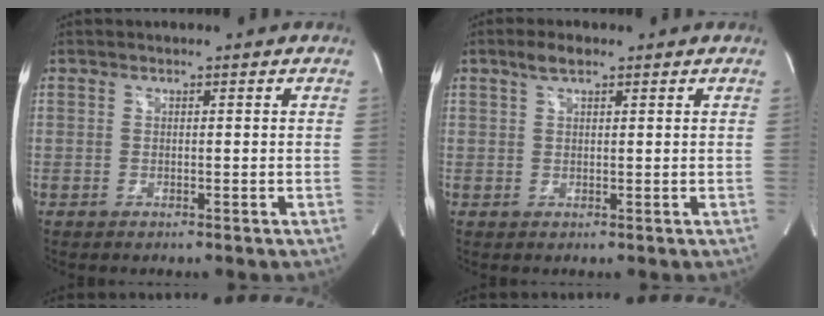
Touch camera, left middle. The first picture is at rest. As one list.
[{"total": 2.5, "force": [1.7, 1.0, 1.6], "torque": [-0.035, 0.010, 0.033]}]